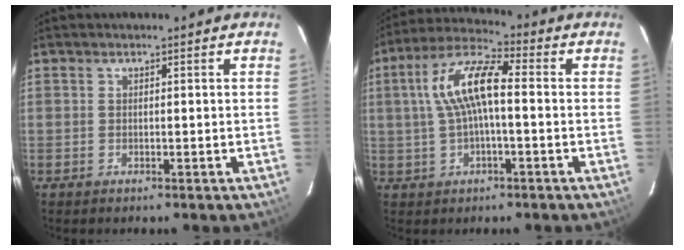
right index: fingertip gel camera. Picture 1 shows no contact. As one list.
[{"total": 10.8, "force": [0.5, 3.4, 10.2], "torque": [-0.201, 0.024, 0.008]}]